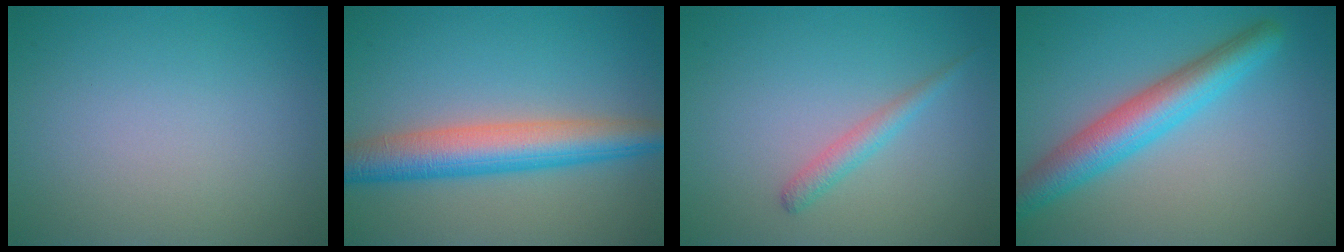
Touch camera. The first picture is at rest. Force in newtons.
{"total": 6.5, "press": 6.5, "slide": 0.1}
{"total": 1.6, "press": 1.6, "slide": 0.1}
{"total": 5.4, "press": 5.4, "slide": 0.2}